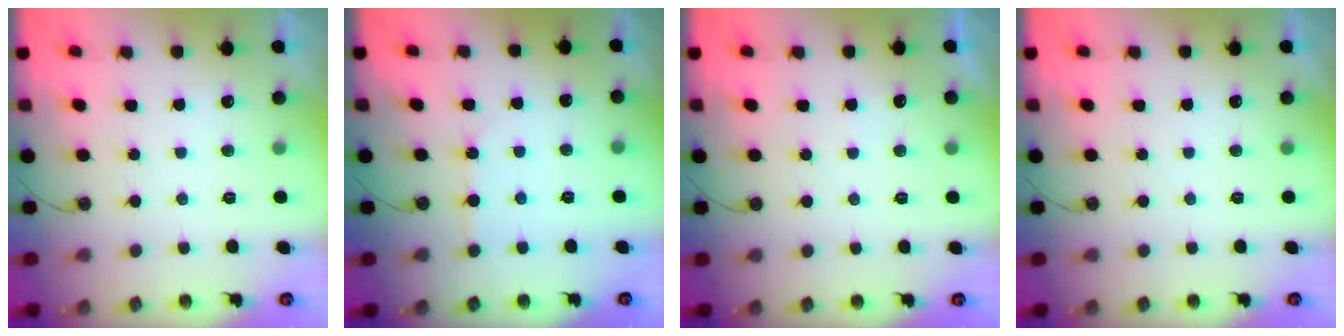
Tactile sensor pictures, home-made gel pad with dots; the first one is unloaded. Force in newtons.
{"total": 2.9, "press": 2.9, "slide": 0.5}
{"total": 2.0, "press": 2.0, "slide": 0.4}
{"total": 0.0}